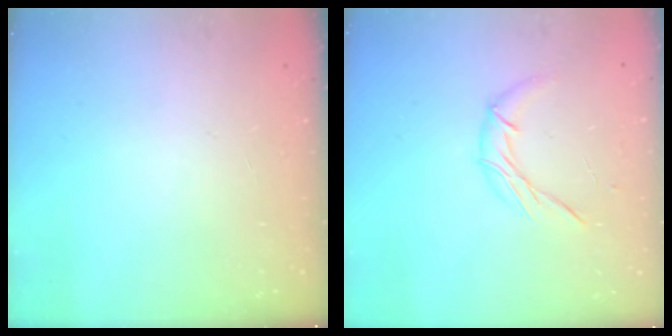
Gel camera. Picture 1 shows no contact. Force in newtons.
{"total": 6.8, "press": 6.8, "slide": 0.7}